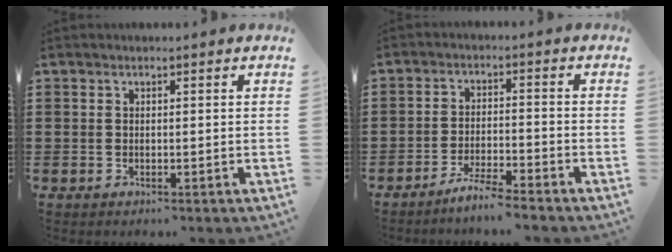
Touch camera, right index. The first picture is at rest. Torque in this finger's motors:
{"motor_torque": [-0.72, 1.23, -1.04, -0.21]}